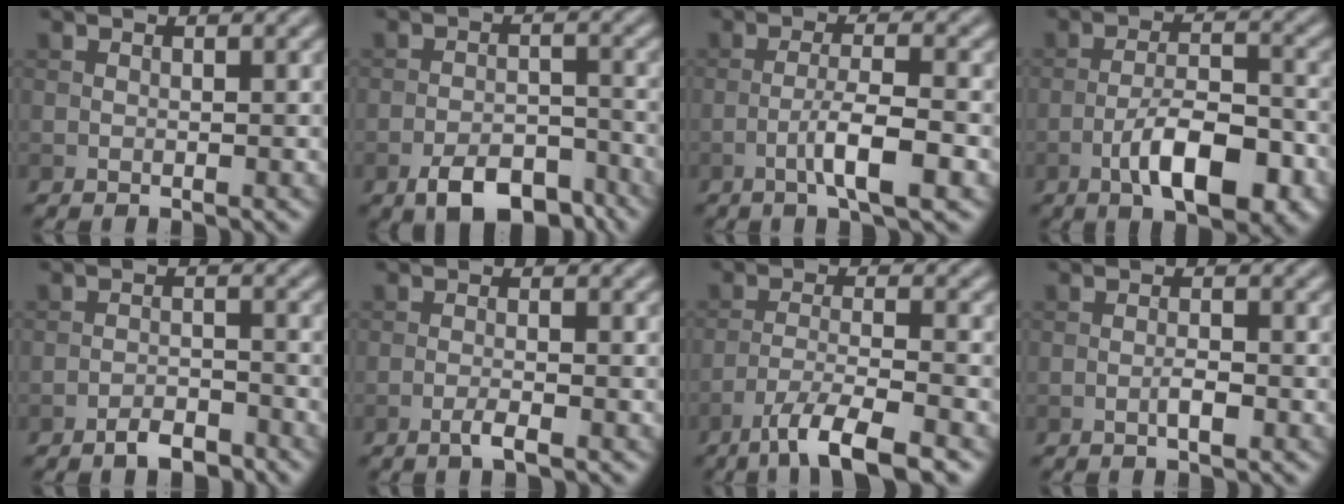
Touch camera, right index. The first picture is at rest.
{"total": 6.4, "force": [-4.3, 2.9, 3.7], "torque": [-0.056, -0.003, -0.072]}
{"total": 4.7, "force": [-1.9, 0.8, 4.2], "torque": [-0.074, 0.006, -0.035]}
{"total": 7.5, "force": [-3.5, 2.6, 6.1], "torque": [-0.102, 0.007, -0.060]}
{"total": 2.5, "force": [-2.0, 0.8, 1.3], "torque": [-0.016, 0.006, -0.038]}
{"total": 1.7, "force": [-0.9, 0.3, 1.3], "torque": [-0.022, 0.004, -0.021]}
{"total": 6.0, "force": [-4.1, 1.0, 4.2], "torque": [-0.070, -0.001, -0.078]}
{"total": 1.4, "force": [-0.6, 0.2, 1.2], "torque": [-0.022, 0.001, -0.012]}